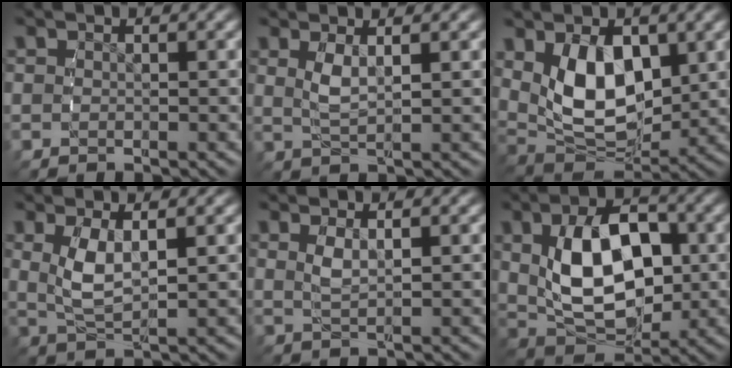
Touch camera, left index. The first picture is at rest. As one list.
[{"total": 1.9, "force": [0.7, 0.5, 1.7], "torque": [-0.048, -0.002, 0.016]}, {"total": 9.6, "force": [0.8, 6.9, 6.6], "torque": [-0.141, -0.022, 0.021]}, {"total": 3.5, "force": [0.6, 2.0, 2.8], "torque": [-0.085, -0.014, 0.019]}, {"total": 1.3, "force": [0.6, 0.1, 1.1], "torque": [-0.032, -0.002, 0.014]}, {"total": 10.2, "force": [0.1, 6.8, 7.6], "torque": [-0.141, -0.010, 0.005]}]